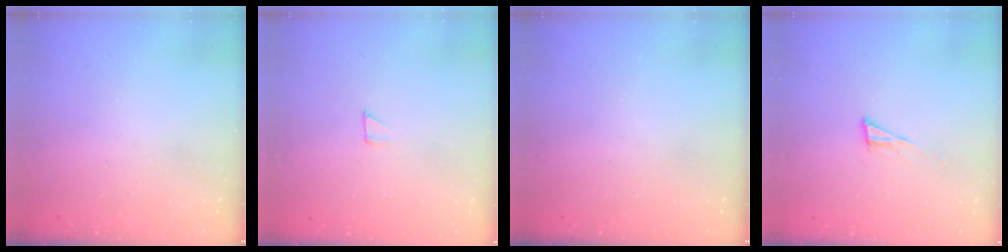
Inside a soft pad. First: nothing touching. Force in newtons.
{"total": 2.1, "press": 2.1, "slide": 0.1}
{"total": 0.0}
{"total": 5.7, "press": 5.5, "slide": 1.4}